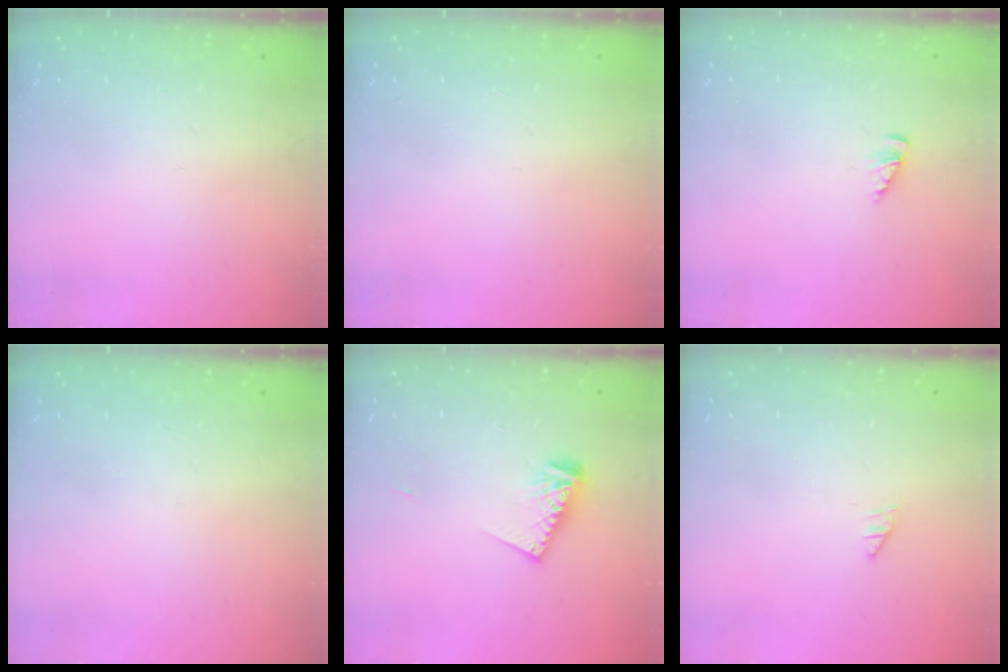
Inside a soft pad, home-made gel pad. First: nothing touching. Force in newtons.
{"total": 0.0}
{"total": 2.1, "press": 2.1, "slide": 0.3}
{"total": 0.0}
{"total": 8.6, "press": 8.5, "slide": 1.0}
{"total": 0.0}